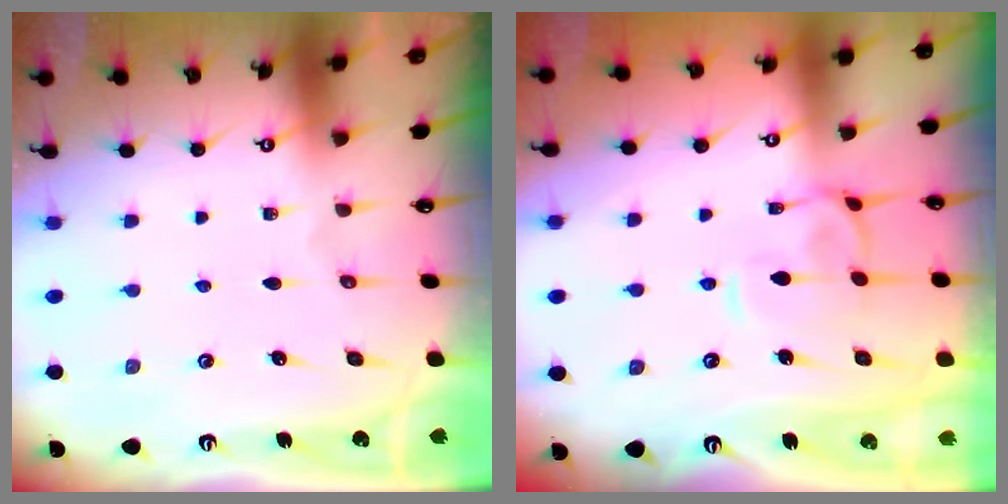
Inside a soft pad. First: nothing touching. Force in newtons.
{"total": 1.4, "press": 1.2, "slide": 0.7}